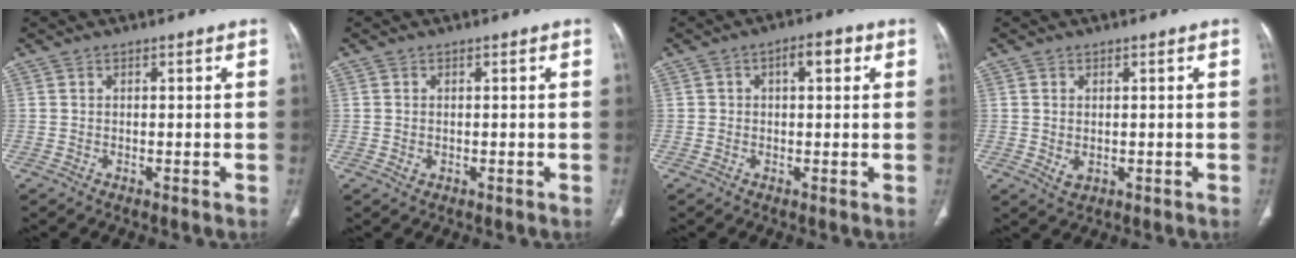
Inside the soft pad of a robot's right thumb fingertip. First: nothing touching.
{"total": 1.0, "force": [-0.1, 0.8, 0.6], "torque": [-0.013, -0.001, 0.002]}
{"total": 4.4, "force": [1.2, 2.4, 3.5], "torque": [-0.040, 0.012, 0.015]}
{"total": 2.5, "force": [-0.1, 1.7, 1.8], "torque": [-0.032, -0.006, 0.006]}